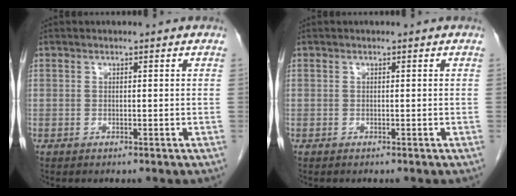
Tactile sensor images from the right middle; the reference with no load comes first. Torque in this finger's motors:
{"motor_torque": [-0.09, -0.06, 0.01, -0.02]}